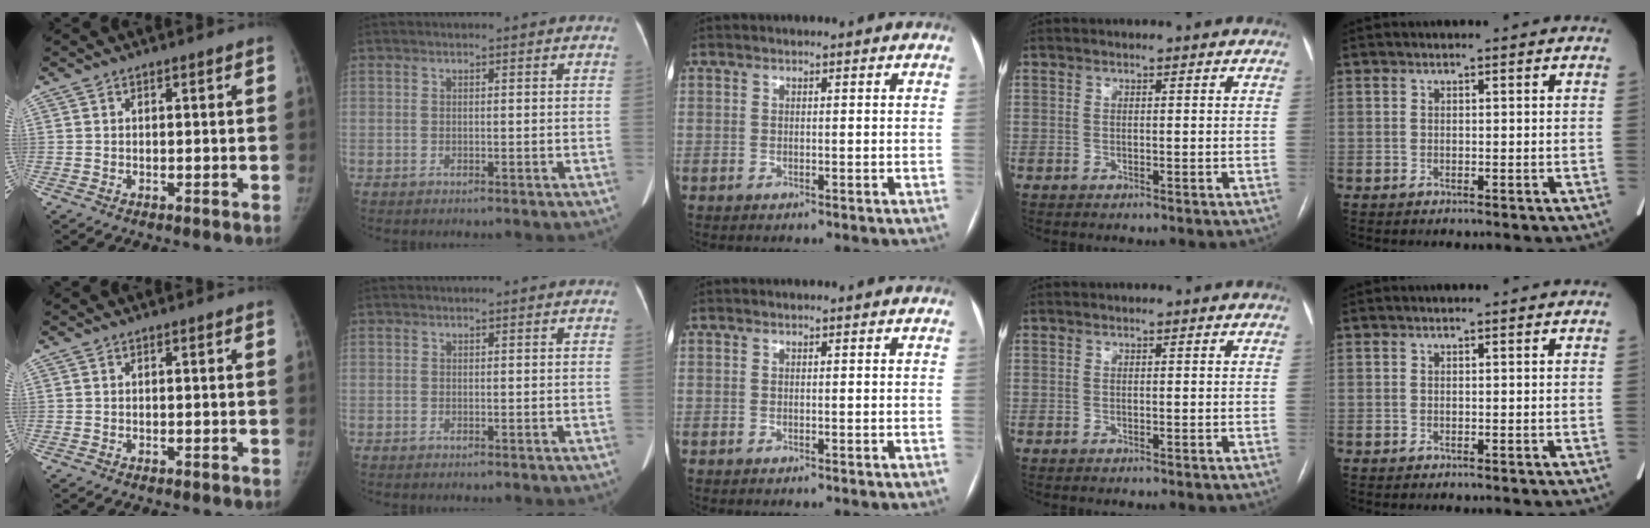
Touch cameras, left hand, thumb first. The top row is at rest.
{}